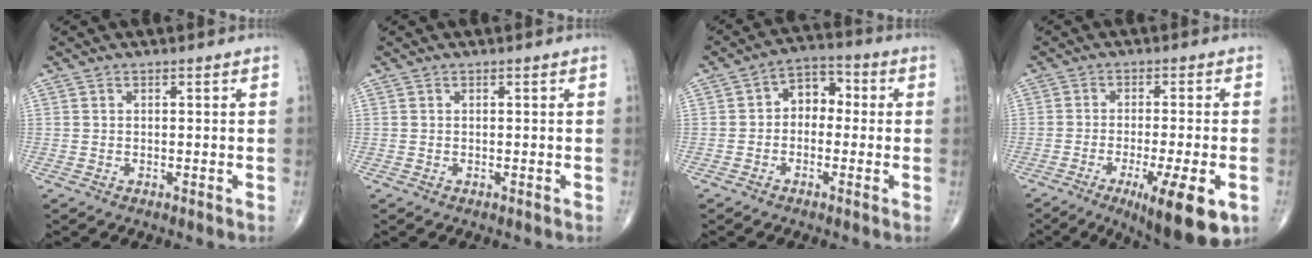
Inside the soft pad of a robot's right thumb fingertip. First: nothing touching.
{"total": 0.0}
{"total": 6.5, "force": [-0.1, 4.8, 4.4], "torque": [-0.038, 0.028, -0.019]}
{"total": 13.3, "force": [-5.6, 2.8, 11.6], "torque": [-0.160, -0.008, -0.078]}